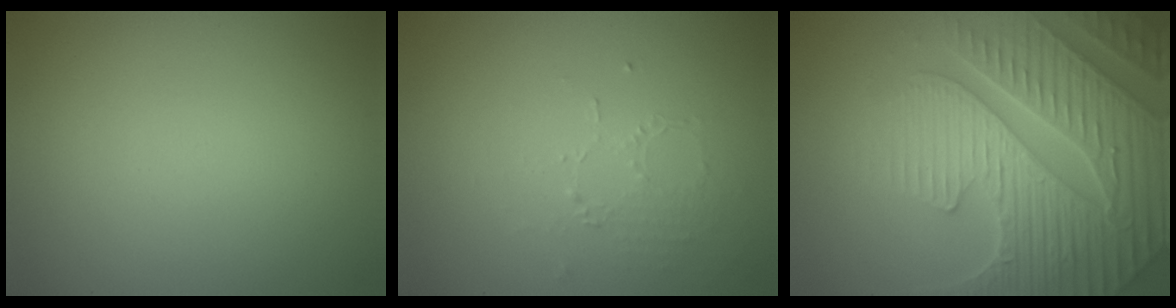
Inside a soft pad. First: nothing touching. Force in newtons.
{"total": 1.3, "press": 0.6, "slide": 1.1}
{"total": 7.4, "press": 7.2, "slide": 1.7}